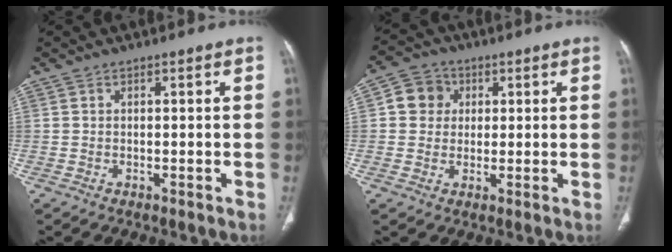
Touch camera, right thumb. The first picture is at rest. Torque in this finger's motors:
{"motor_torque": [0.09, 0.09, 0.09, -0.06, 0.12]}